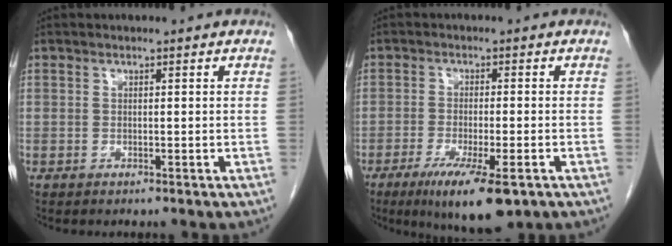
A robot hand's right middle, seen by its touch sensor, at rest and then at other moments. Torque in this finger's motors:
{"motor_torque": [1.09, -1.05, 0.18, 0.07]}